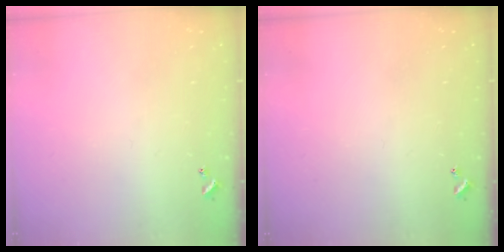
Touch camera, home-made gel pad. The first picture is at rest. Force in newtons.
{"total": 0.0}